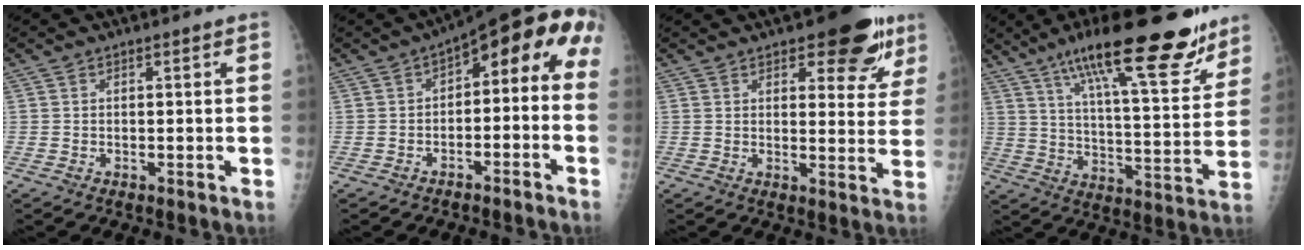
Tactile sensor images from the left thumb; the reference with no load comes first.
{"total": 9.8, "force": [-2.0, 5.7, 7.7], "torque": [-0.070, 0.062, -0.033]}
{"total": 11.6, "force": [7.1, 4.9, 7.8], "torque": [-0.050, -0.032, 0.089]}
{"total": 24.5, "force": [16.6, 5.8, 17.1], "torque": [-0.232, -0.057, 0.258]}